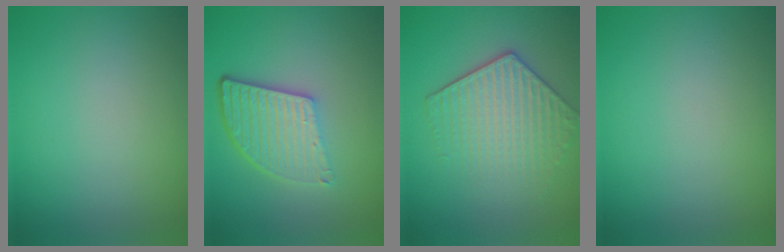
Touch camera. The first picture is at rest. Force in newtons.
{"total": 5.6, "press": 3.9, "slide": 4.0}
{"total": 4.5, "press": 3.9, "slide": 2.4}
{"total": 0.0}